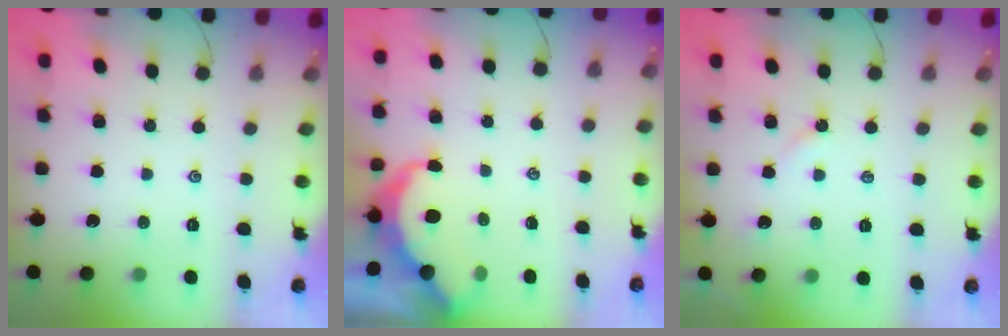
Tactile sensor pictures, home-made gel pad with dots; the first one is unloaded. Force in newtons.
{"total": 5.8, "press": 5.8, "slide": 0.4}
{"total": 2.7, "press": 2.7, "slide": 0.5}